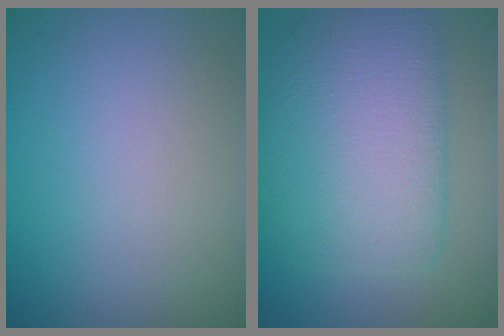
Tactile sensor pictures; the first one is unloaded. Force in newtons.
{"total": 8.1, "press": 8.1, "slide": 0.3}